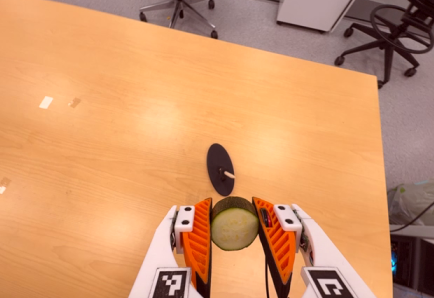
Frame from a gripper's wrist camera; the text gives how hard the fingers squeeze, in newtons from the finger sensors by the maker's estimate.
{"total": 11.0, "left": 9.8, "right": 12.2}